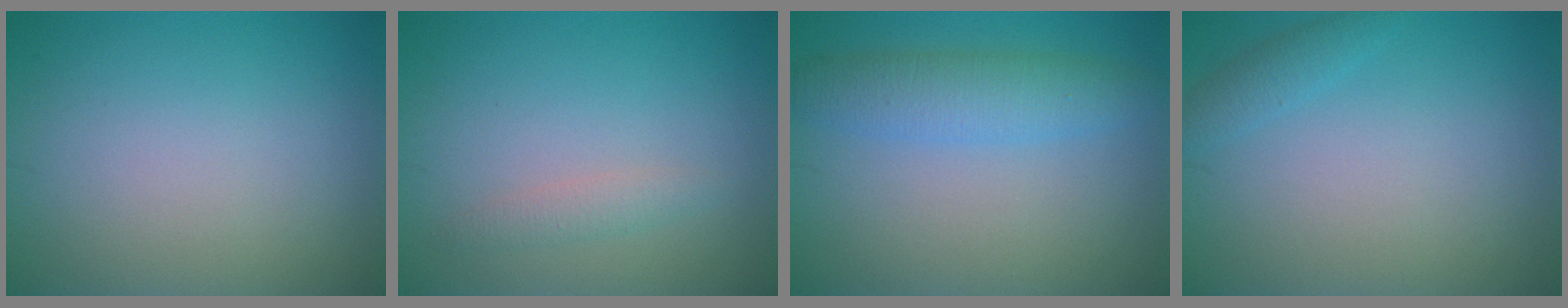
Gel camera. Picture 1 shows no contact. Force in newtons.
{"total": 1.3, "press": 1.3, "slide": 0.1}
{"total": 3.8, "press": 3.8, "slide": 0.2}
{"total": 1.3, "press": 1.3, "slide": 0.1}